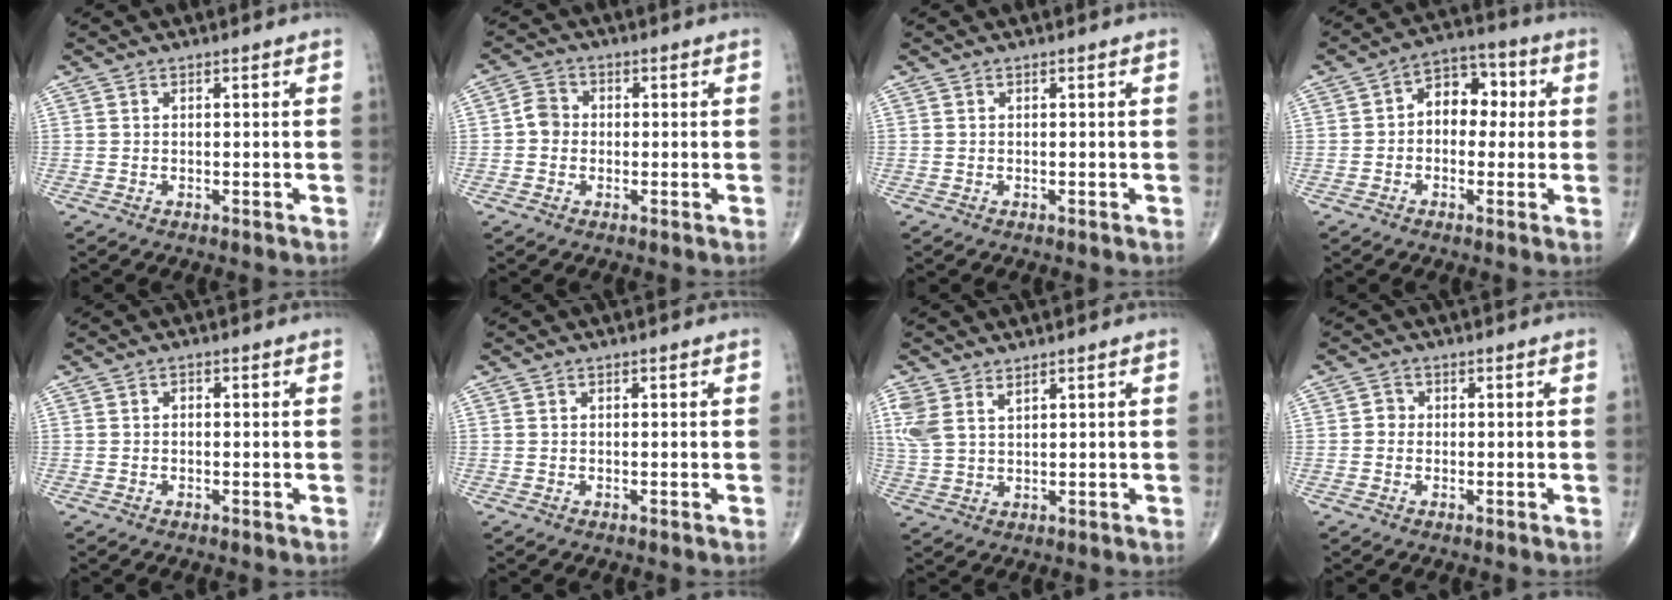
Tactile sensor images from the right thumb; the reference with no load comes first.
{"total": 3.6, "force": [-0.4, 3.2, 1.7], "torque": [-0.017, 0.009, -0.015]}
{"total": 0.0}
{"total": 9.0, "force": [0.7, 6.4, 6.3], "torque": [-0.053, 0.031, 0.000]}
{"total": 0.9, "force": [0.1, 0.6, 0.6], "torque": [-0.003, 0.002, -0.003]}
{"total": 0.0}
{"total": 5.4, "force": [3.0, 2.7, 3.6], "torque": [-0.087, -0.004, 0.070]}
{"total": 1.6, "force": [-0.2, 1.5, 0.6], "torque": [0.001, 0.005, -0.008]}